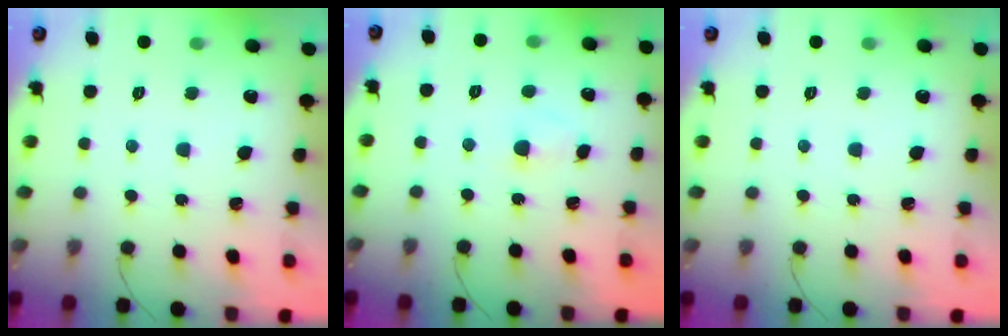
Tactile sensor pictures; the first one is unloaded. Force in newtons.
{"total": 1.8, "press": 1.6, "slide": 0.9}
{"total": 0.0}